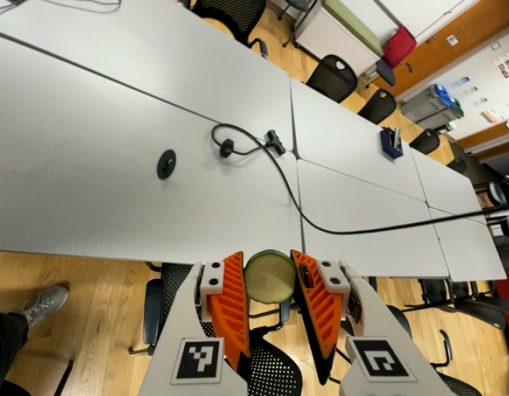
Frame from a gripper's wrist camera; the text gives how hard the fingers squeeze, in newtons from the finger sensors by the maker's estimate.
{"total": 10.4, "left": 10.8, "right": 10.0}